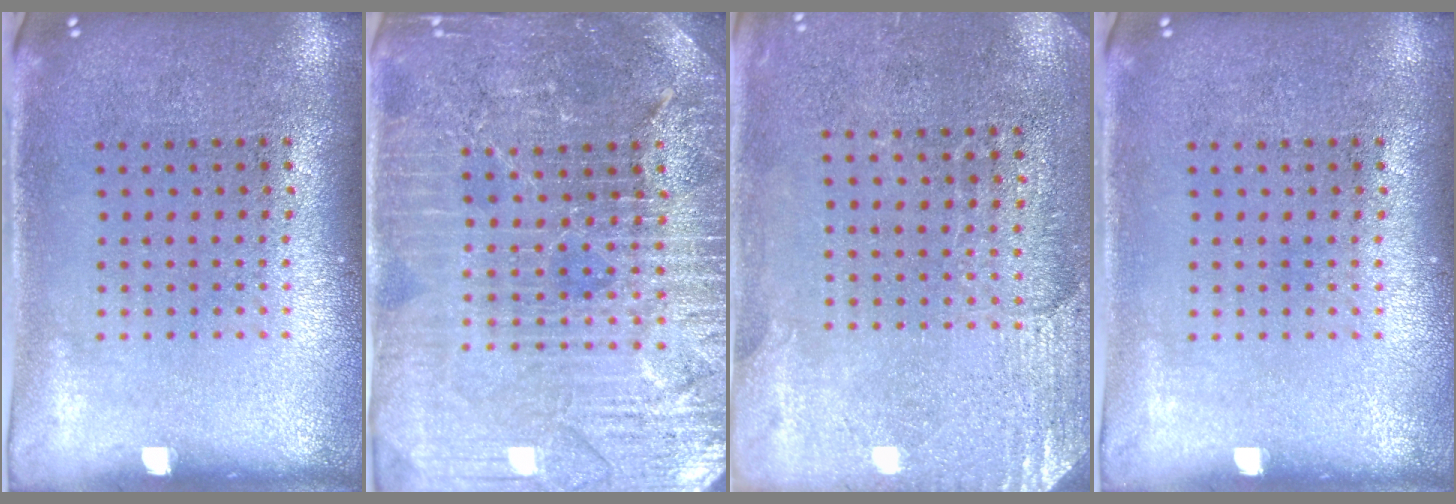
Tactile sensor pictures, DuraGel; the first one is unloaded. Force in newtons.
{"total": 4.5, "press": 4.2, "slide": 1.5}
{"total": 2.7, "press": 2.4, "slide": 1.1}
{"total": 0.0}